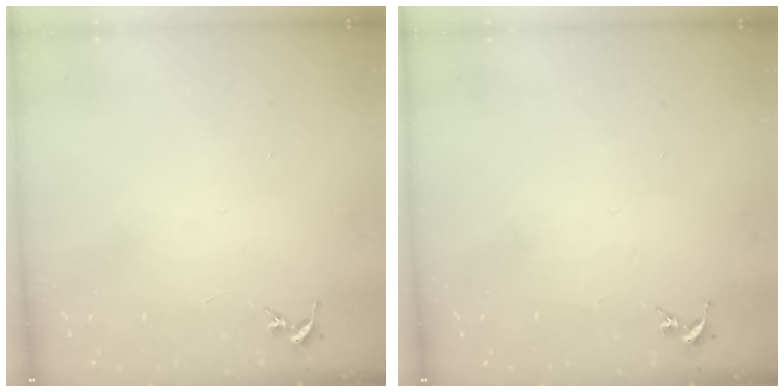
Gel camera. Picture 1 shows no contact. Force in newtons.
{"total": 0.0}